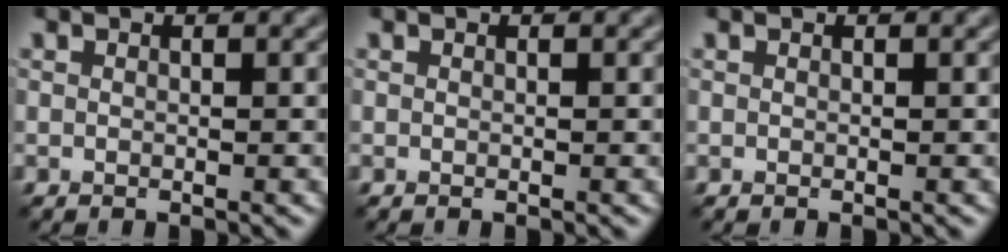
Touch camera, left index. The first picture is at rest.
{"total": 0.0}
{"total": 0.0}